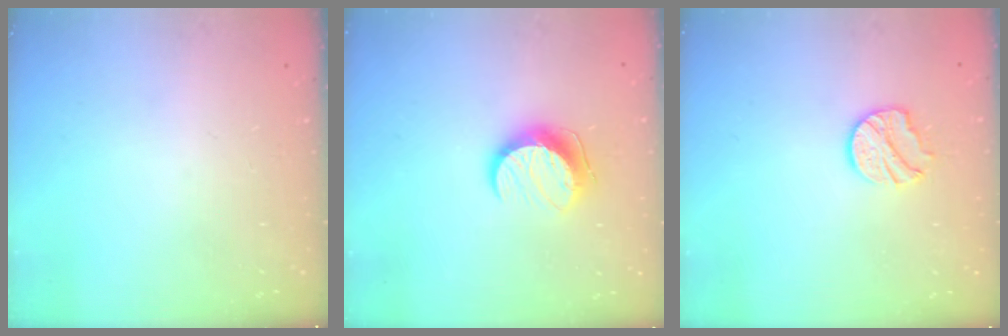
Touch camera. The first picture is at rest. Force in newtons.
{"total": 11.6, "press": 11.6, "slide": 0.5}
{"total": 10.2, "press": 10.1, "slide": 0.7}